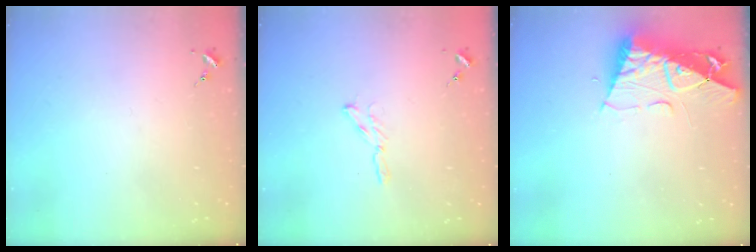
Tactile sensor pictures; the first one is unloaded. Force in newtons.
{"total": 2.9, "press": 2.9, "slide": 0.3}
{"total": 12.0, "press": 11.9, "slide": 1.3}